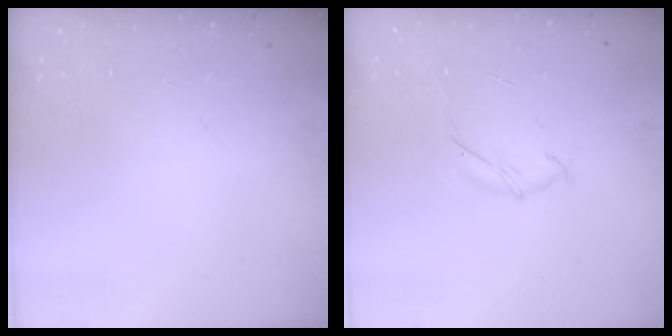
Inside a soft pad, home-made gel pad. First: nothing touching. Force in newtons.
{"total": 5.3, "press": 5.1, "slide": 1.0}